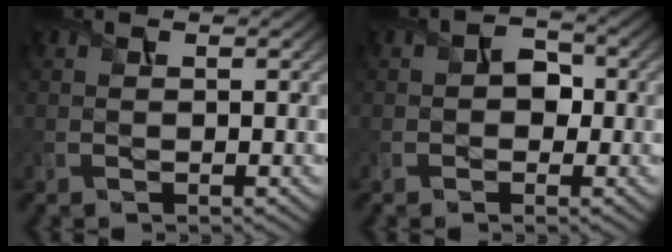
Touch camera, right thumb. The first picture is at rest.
{"total": 2.5, "force": [-0.4, 2.0, 1.4], "torque": [-0.022, 0.002, -0.012]}